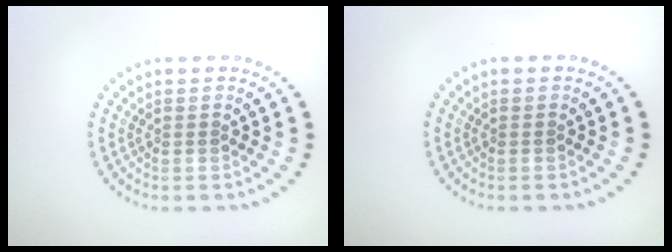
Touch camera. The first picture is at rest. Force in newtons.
{"total": 0.0}